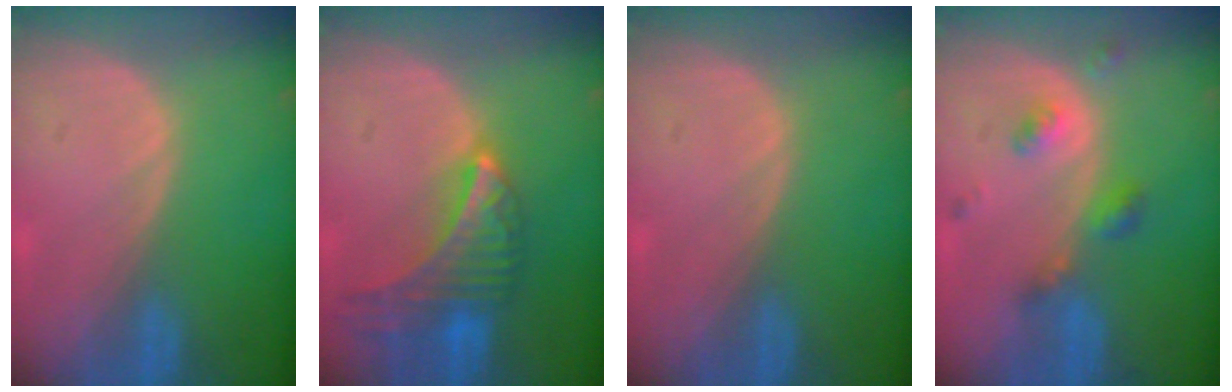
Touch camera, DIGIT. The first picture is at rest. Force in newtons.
{"total": 9.0, "press": 8.0, "slide": 4.2}
{"total": 0.0}
{"total": 4.8, "press": 4.3, "slide": 2.1}